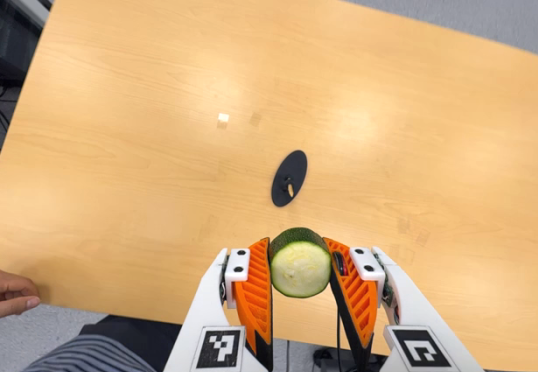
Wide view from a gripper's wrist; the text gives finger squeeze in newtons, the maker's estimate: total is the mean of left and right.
{"total": 11.3, "left": 11.6, "right": 11.1}